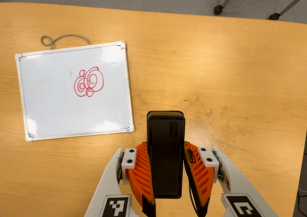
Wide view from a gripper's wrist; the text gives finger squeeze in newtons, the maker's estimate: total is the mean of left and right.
{"total": 6.1, "left": 4.1, "right": 8.1}